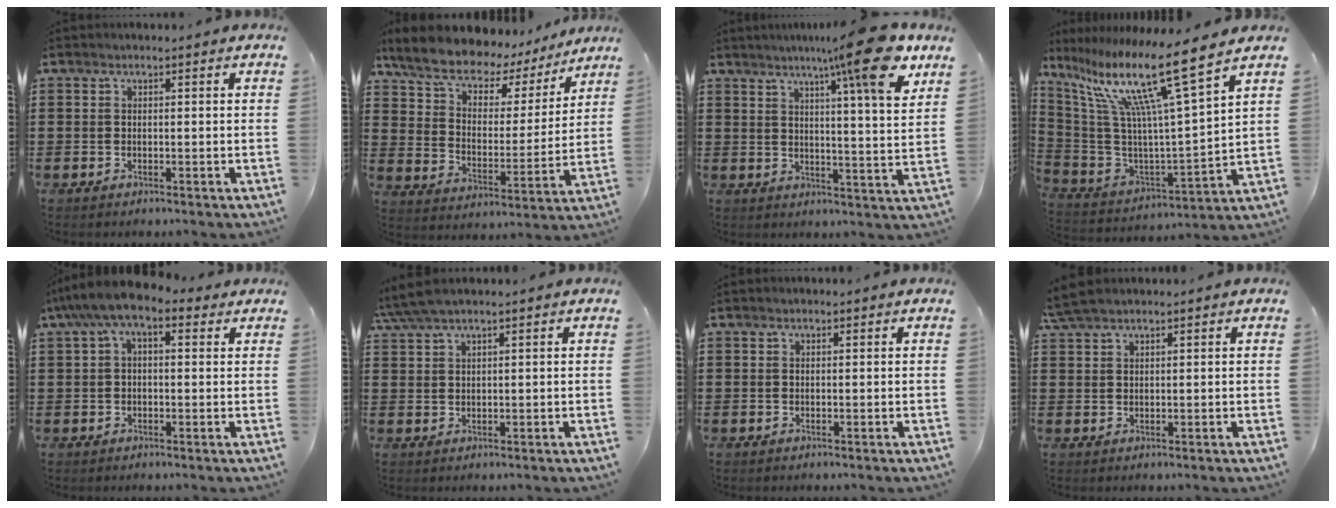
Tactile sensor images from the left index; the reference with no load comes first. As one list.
[{"total": 9.1, "force": [7.8, 3.3, 3.3], "torque": [-0.097, -0.047, 0.135]}, {"total": 13.2, "force": [8.8, 0.5, 9.8], "torque": [-0.156, -0.033, 0.133]}, {"total": 15.6, "force": [10.3, 0.3, 11.7], "torque": [-0.267, -0.066, 0.157]}, {"total": 6.0, "force": [2.8, 2.2, 4.9], "torque": [-0.105, 0.000, 0.046]}, {"total": 3.5, "force": [2.7, 0.2, 2.2], "torque": [-0.049, 0.003, 0.050]}, {"total": 0.0}, {"total": 3.2, "force": [2.6, 0.6, 1.8], "torque": [-0.041, 0.005, 0.050]}]